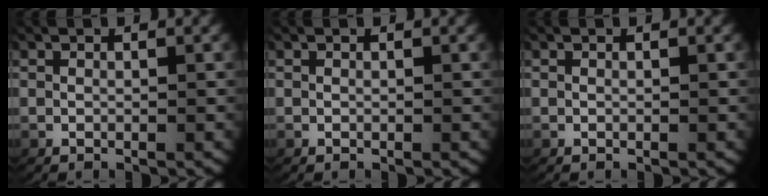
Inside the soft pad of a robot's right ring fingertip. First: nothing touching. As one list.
[{"total": 0.0}, {"total": 0.0}]